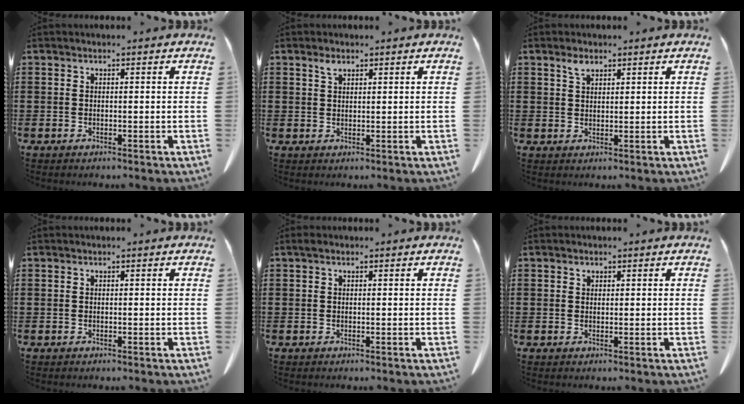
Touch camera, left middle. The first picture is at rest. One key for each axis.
{"total": 1.6, "fx": 1.2, "fy": 0.7, "fz": 0.8, "tx": -0.012, "ty": -0.003, "tz": 0.021}
{"total": 2.1, "fx": 1.5, "fy": 1.0, "fz": 1.1, "tx": -0.017, "ty": -0.004, "tz": 0.027}
{"total": 0.0}
{"total": 0.6, "fx": 0.2, "fy": 0.5, "fz": 0.4, "tx": -0.009, "ty": 0.002, "tz": 0.004}
{"total": 0.8, "fx": 0.6, "fy": 0.5, "fz": 0.1, "tx": -0.005, "ty": -0.002, "tz": 0.013}